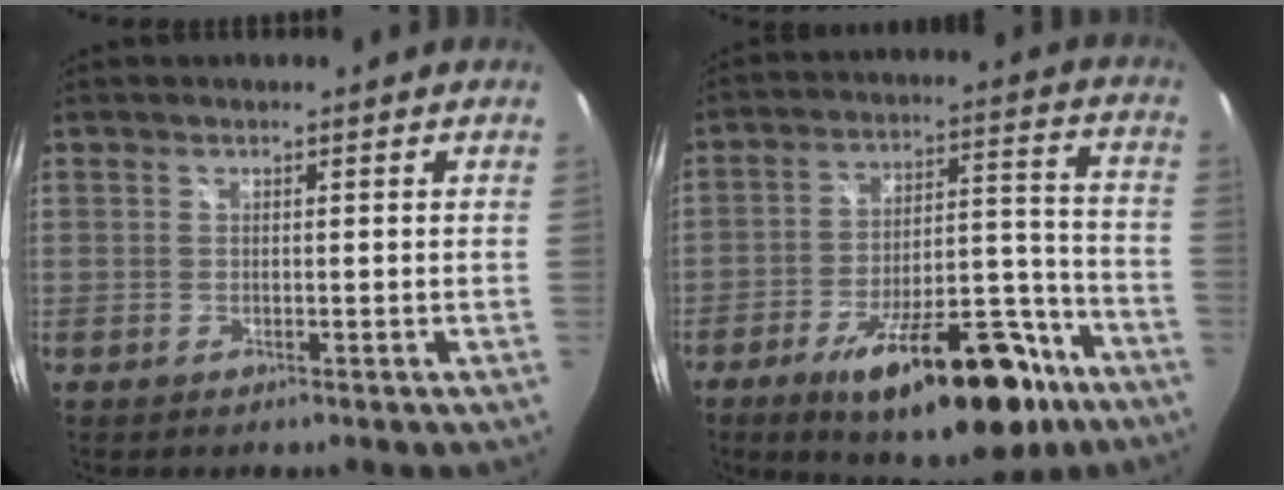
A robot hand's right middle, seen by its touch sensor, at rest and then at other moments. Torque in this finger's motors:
{"motor_torque": [1.37, -0.77, 0.64, 0.21]}